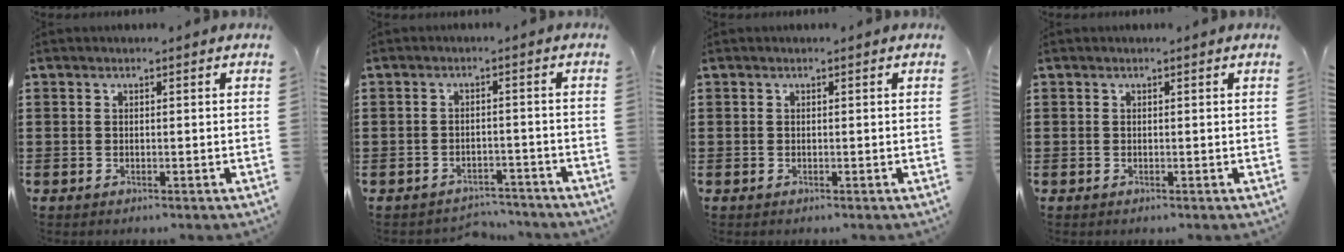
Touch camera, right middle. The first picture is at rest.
{"total": 2.8, "force": [-2.7, 0.4, -0.3], "torque": [-0.004, -0.001, -0.060]}
{"total": 0.0}
{"total": 0.0}